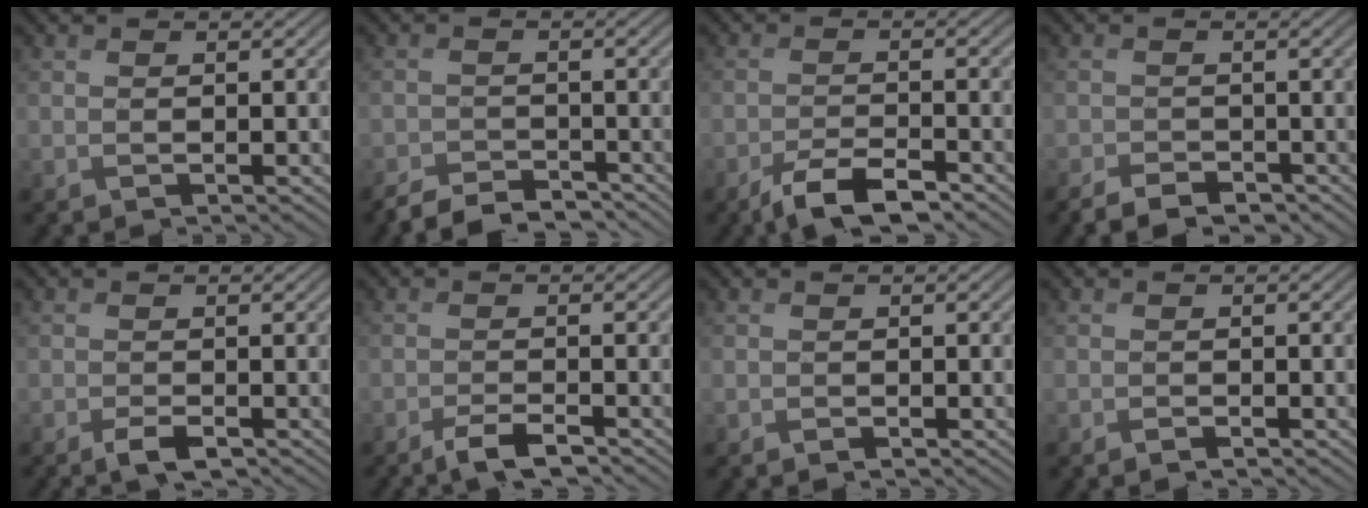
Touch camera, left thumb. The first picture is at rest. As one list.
[{"total": 5.0, "force": [-4.5, 1.8, 1.3], "torque": [-0.014, -0.011, -0.084]}, {"total": 5.1, "force": [-3.8, 1.7, 3.0], "torque": [-0.054, -0.002, -0.072]}, {"total": 4.0, "force": [-3.0, 2.3, 1.4], "torque": [-0.018, -0.011, -0.059]}, {"total": 2.5, "force": [-1.8, 1.2, 1.3], "torque": [-0.022, -0.002, -0.034]}, {"total": 3.6, "force": [-2.8, 1.1, 2.0], "torque": [-0.029, 0.004, -0.057]}, {"total": 0.8, "force": [-0.5, 0.6, -0.1], "torque": [0.009, -0.002, -0.009]}, {"total": 1.0, "force": [-0.8, 0.6, 0.1], "torque": [0.004, -0.002, -0.015]}]